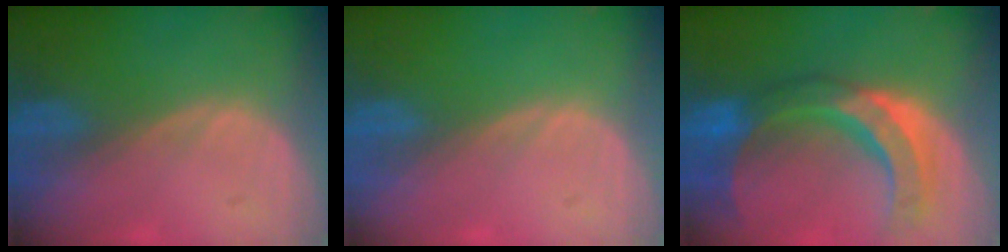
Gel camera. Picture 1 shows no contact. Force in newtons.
{"total": 0.0}
{"total": 11.4, "press": 9.6, "slide": 6.1}